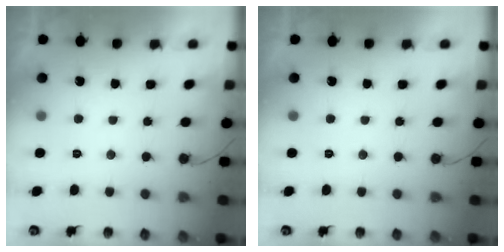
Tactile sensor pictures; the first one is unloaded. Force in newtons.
{"total": 0.0}